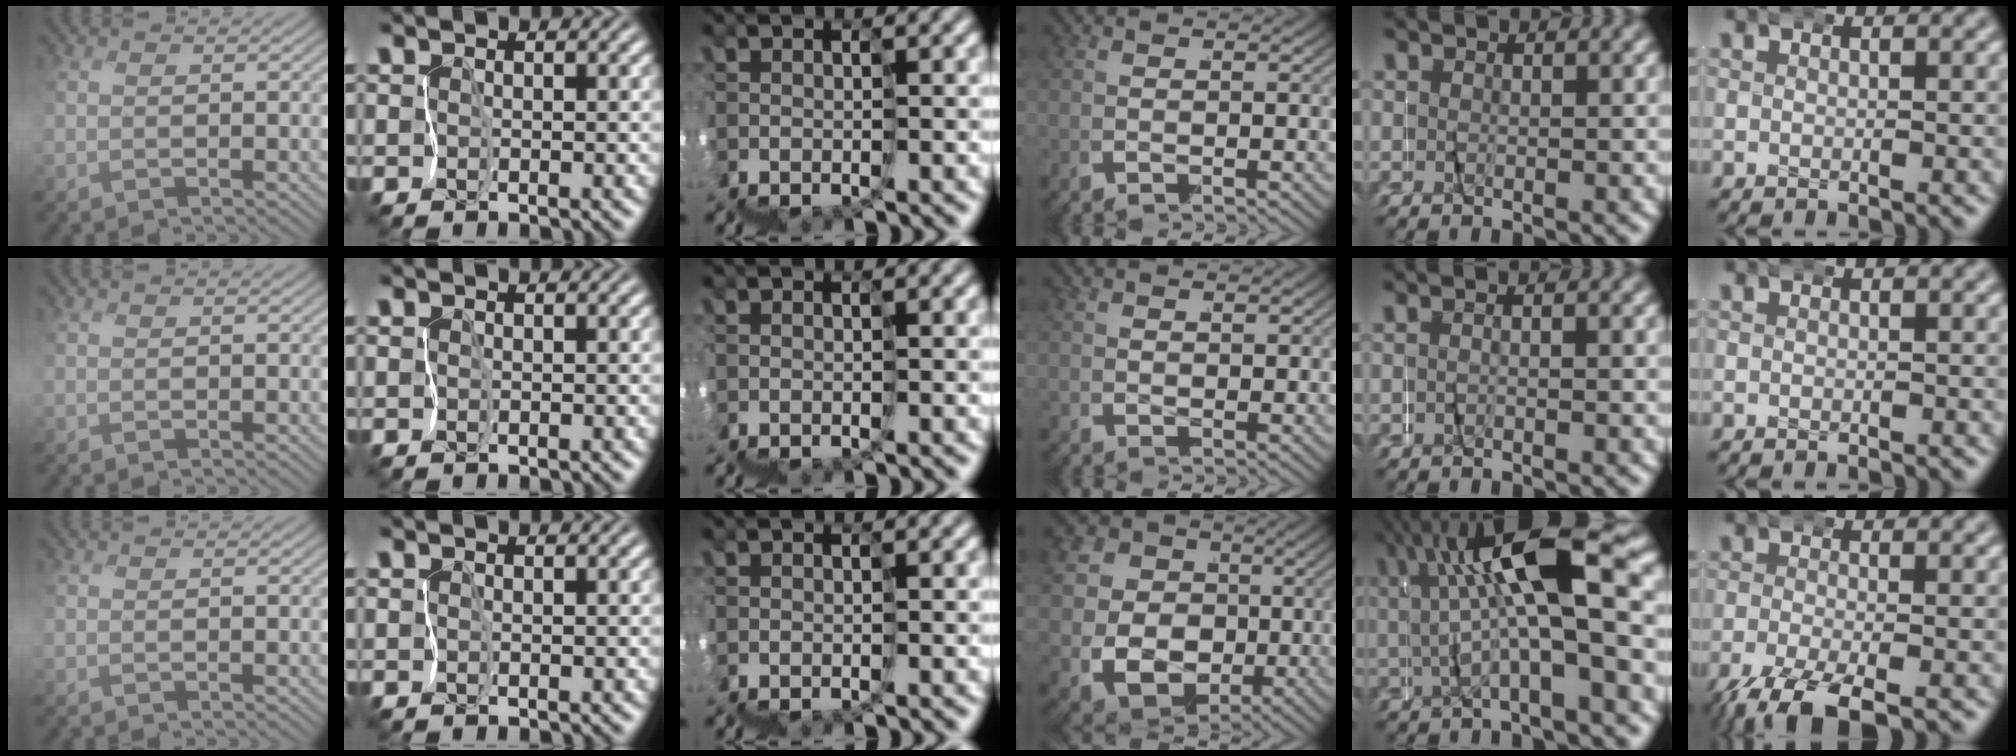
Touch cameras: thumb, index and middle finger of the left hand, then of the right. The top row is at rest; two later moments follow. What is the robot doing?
{"motion": "wrap", "object": "netting"}